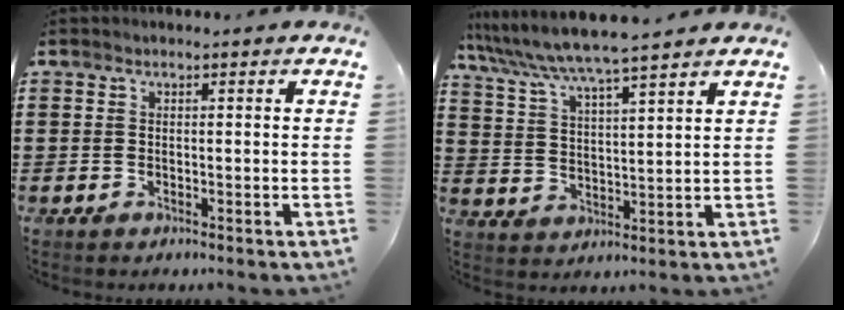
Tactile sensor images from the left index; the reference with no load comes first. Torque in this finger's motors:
{"motor_torque": [1.16, -0.98, 0.75, 0.21]}